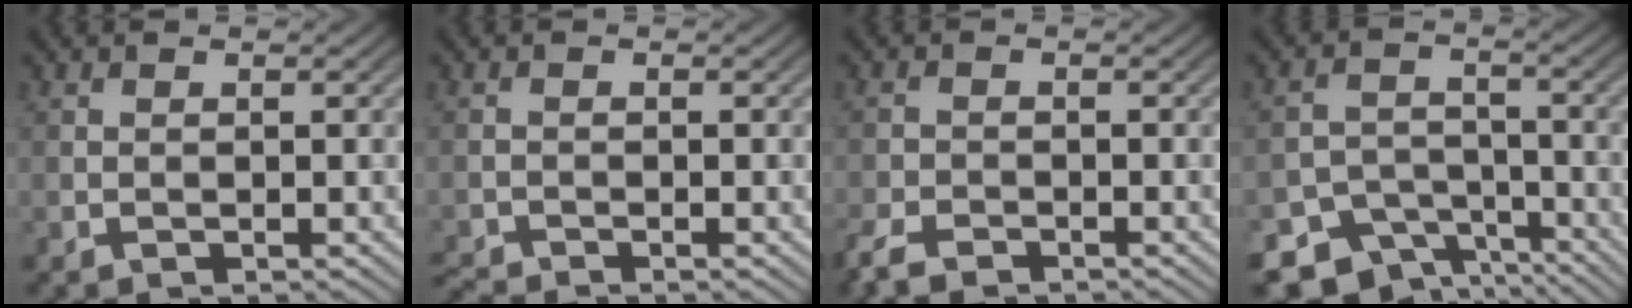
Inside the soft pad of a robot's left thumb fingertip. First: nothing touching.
{"total": 1.8, "force": [-1.7, 0.0, 0.4], "torque": [-0.011, -0.005, -0.038]}
{"total": 4.4, "force": [-3.5, 1.6, 2.1], "torque": [-0.045, -0.013, -0.075]}
{"total": 7.9, "force": [-5.9, 4.6, 2.4], "torque": [-0.032, -0.012, -0.095]}